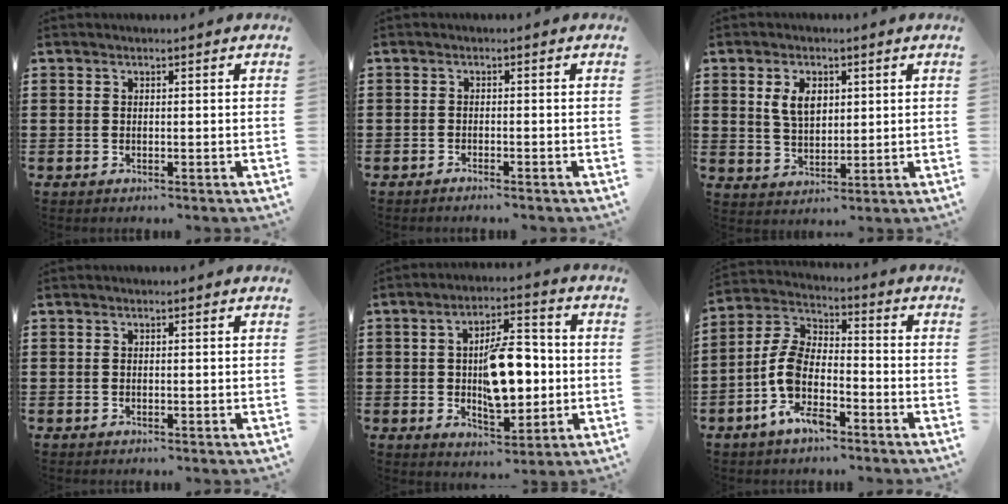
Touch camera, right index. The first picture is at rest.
{"total": 0.8, "force": [-0.8, 0.0, 0.0], "torque": [-0.003, 0.002, -0.017]}
{"total": 4.9, "force": [1.7, 3.0, 3.5], "torque": [-0.072, 0.009, 0.027]}
{"total": 0.0}
{"total": 10.9, "force": [-0.3, 5.2, 9.6], "torque": [-0.161, 0.005, -0.011]}
{"total": 9.0, "force": [-3.9, 4.4, 6.8], "torque": [-0.172, -0.011, -0.083]}